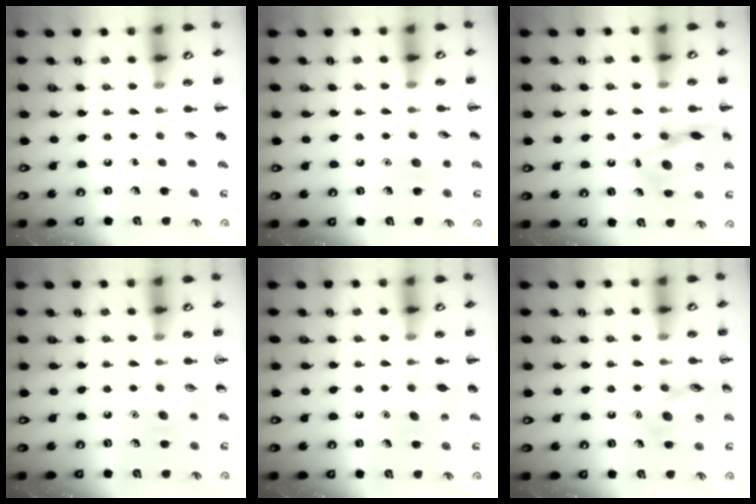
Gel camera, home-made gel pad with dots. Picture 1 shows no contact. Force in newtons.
{"total": 7.0, "press": 6.8, "slide": 1.6}
{"total": 15.9, "press": 15.6, "slide": 2.9}
{"total": 6.5, "press": 6.3, "slide": 1.5}
{"total": 7.0, "press": 6.8, "slide": 1.6}
{"total": 13.1, "press": 12.9, "slide": 2.3}